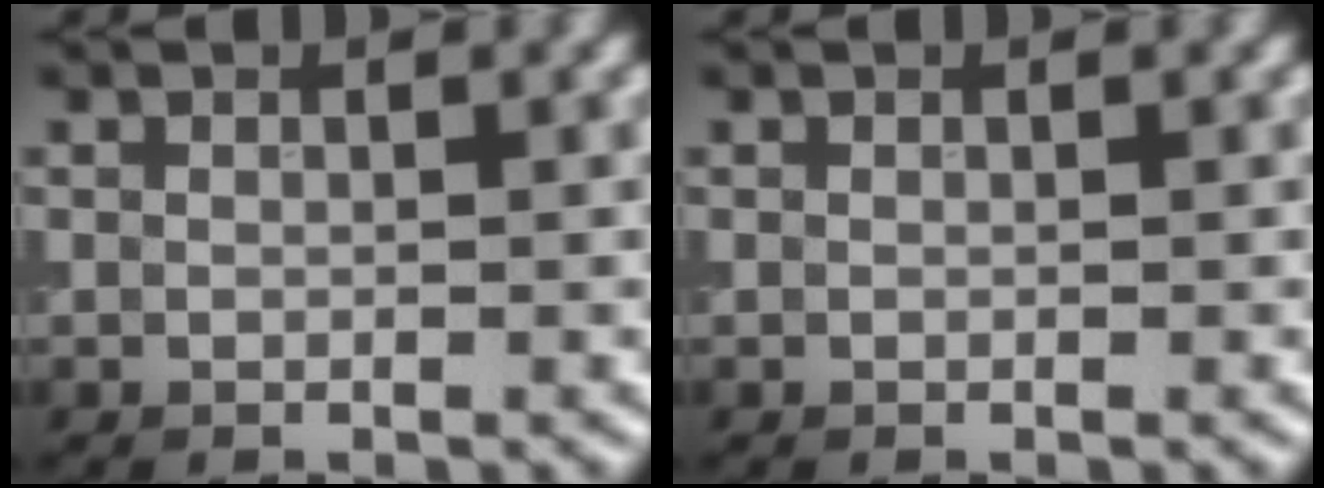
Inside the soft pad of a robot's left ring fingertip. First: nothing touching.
{"total": 0.0}